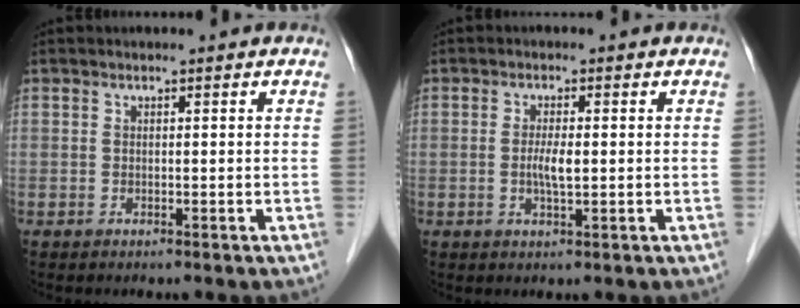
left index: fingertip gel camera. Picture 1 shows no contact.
{"total": 2.8, "force": [-0.2, 0.5, 2.7], "torque": [-0.056, -0.002, -0.003]}